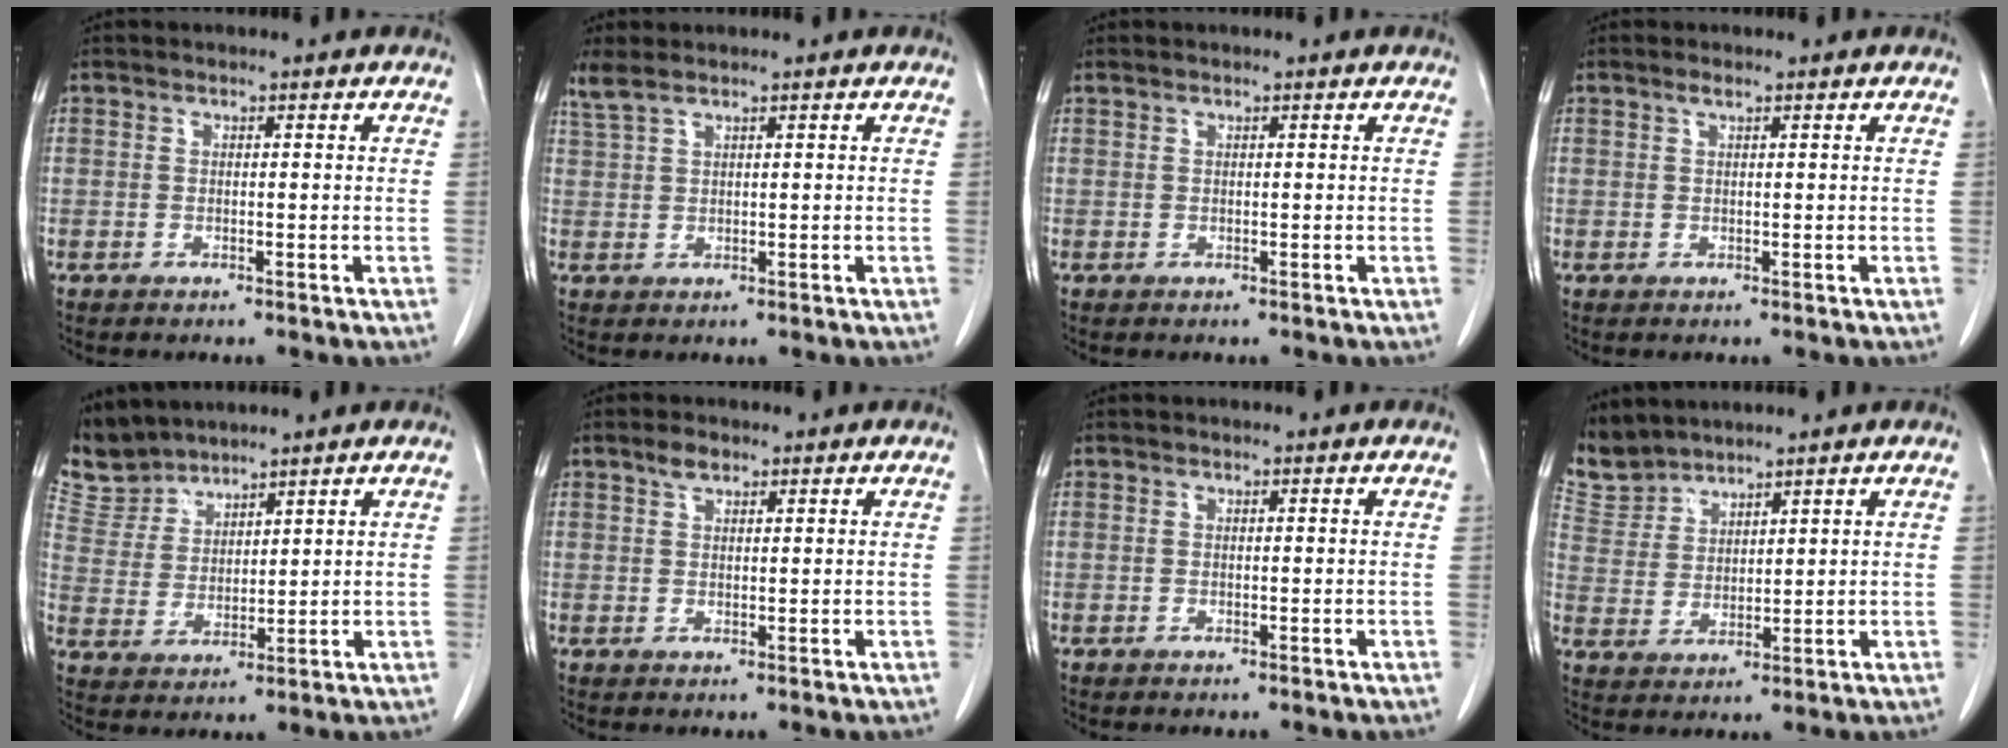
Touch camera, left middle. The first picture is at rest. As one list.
[{"total": 2.4, "force": [2.1, 0.3, 1.2], "torque": [-0.037, 0.012, 0.051]}, {"total": 0.0}, {"total": 0.8, "force": [0.6, 0.0, 0.5], "torque": [-0.013, 0.001, 0.011]}, {"total": 6.2, "force": [6.0, 1.6, -0.2], "torque": [-0.008, 0.008, 0.134]}, {"total": 1.8, "force": [1.4, 0.8, 0.9], "torque": [-0.019, 0.002, 0.025]}, {"total": 0.0}, {"total": 5.6, "force": [5.5, 1.3, -0.4], "torque": [-0.003, 0.006, 0.124]}]